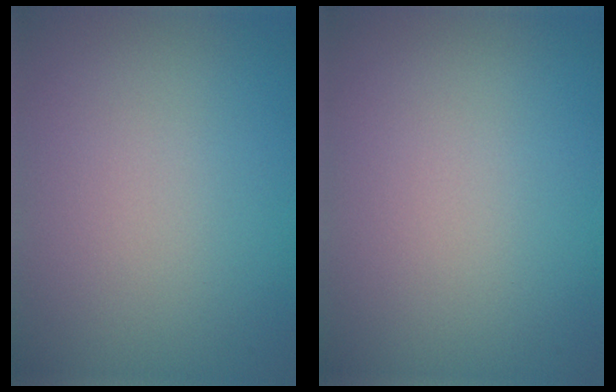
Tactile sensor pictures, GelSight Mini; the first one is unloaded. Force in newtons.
{"total": 0.0}